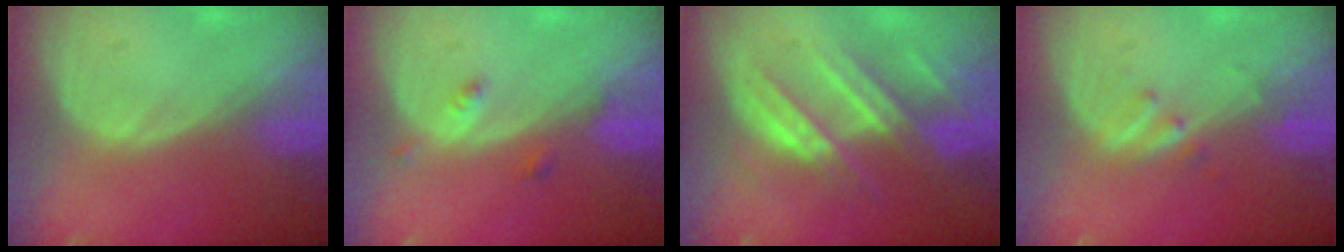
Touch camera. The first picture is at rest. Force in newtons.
{"total": 1.8, "press": 1.8, "slide": 0.1}
{"total": 8.8, "press": 7.8, "slide": 4.0}
{"total": 1.9, "press": 1.9, "slide": 0.3}